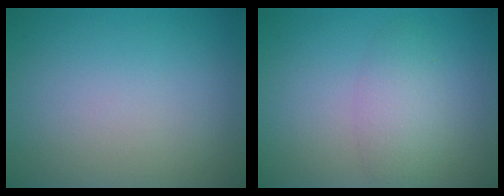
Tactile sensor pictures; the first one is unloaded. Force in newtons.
{"total": 2.7, "press": 2.7, "slide": 0.1}